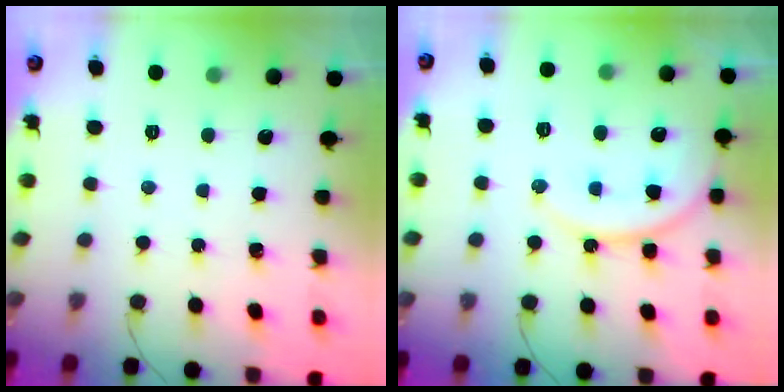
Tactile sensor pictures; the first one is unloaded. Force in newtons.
{"total": 15.0, "press": 14.9, "slide": 1.7}